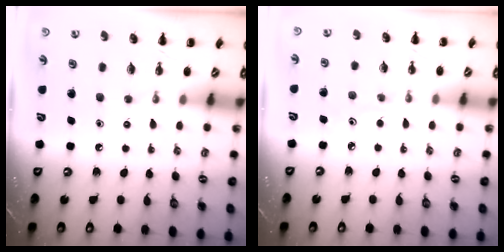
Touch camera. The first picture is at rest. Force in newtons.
{"total": 2.2, "press": 2.0, "slide": 0.9}